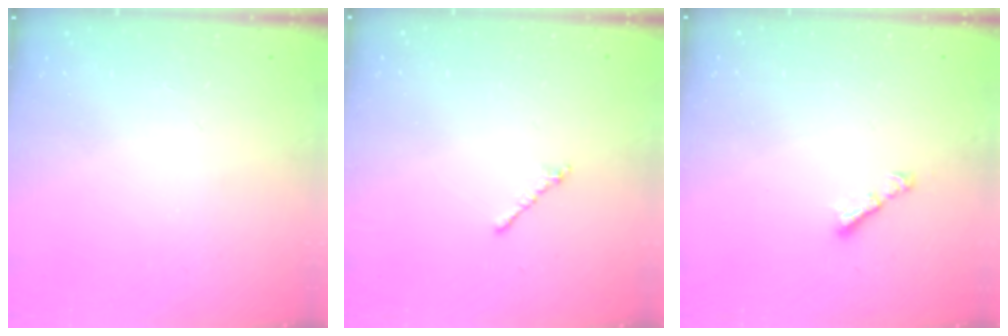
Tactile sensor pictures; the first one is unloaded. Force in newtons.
{"total": 0.9, "press": 0.7, "slide": 0.5}
{"total": 2.8, "press": 2.8, "slide": 0.7}